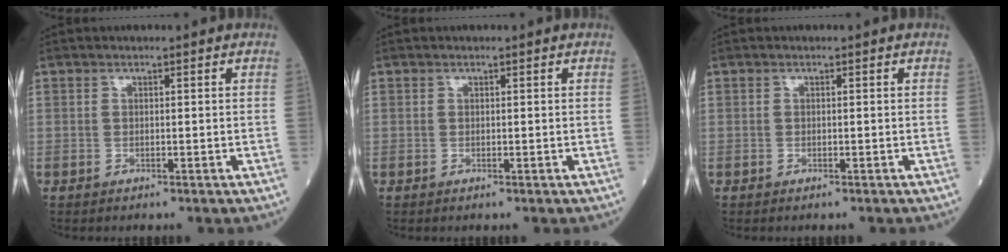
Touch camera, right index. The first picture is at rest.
{"total": 0.0}
{"total": 0.0}